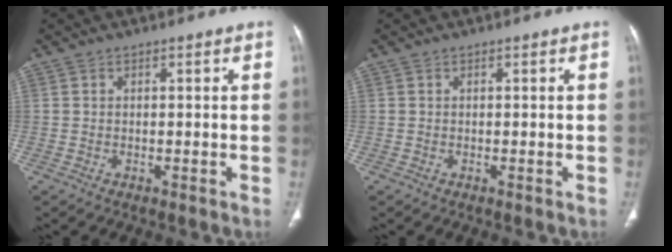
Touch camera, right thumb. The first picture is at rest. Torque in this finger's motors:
{"motor_torque": [-0.04, -0.20, 0.44, -0.22, -0.01]}